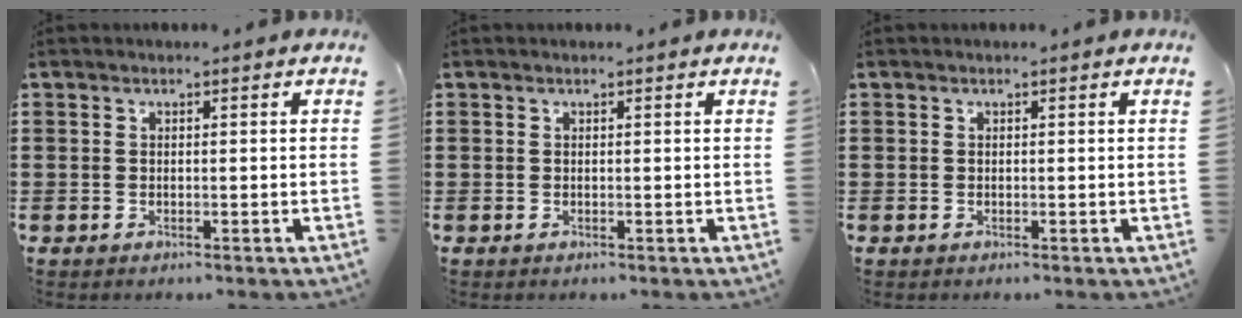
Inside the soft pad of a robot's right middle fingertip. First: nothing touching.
{"total": 0.0}
{"total": 0.0}